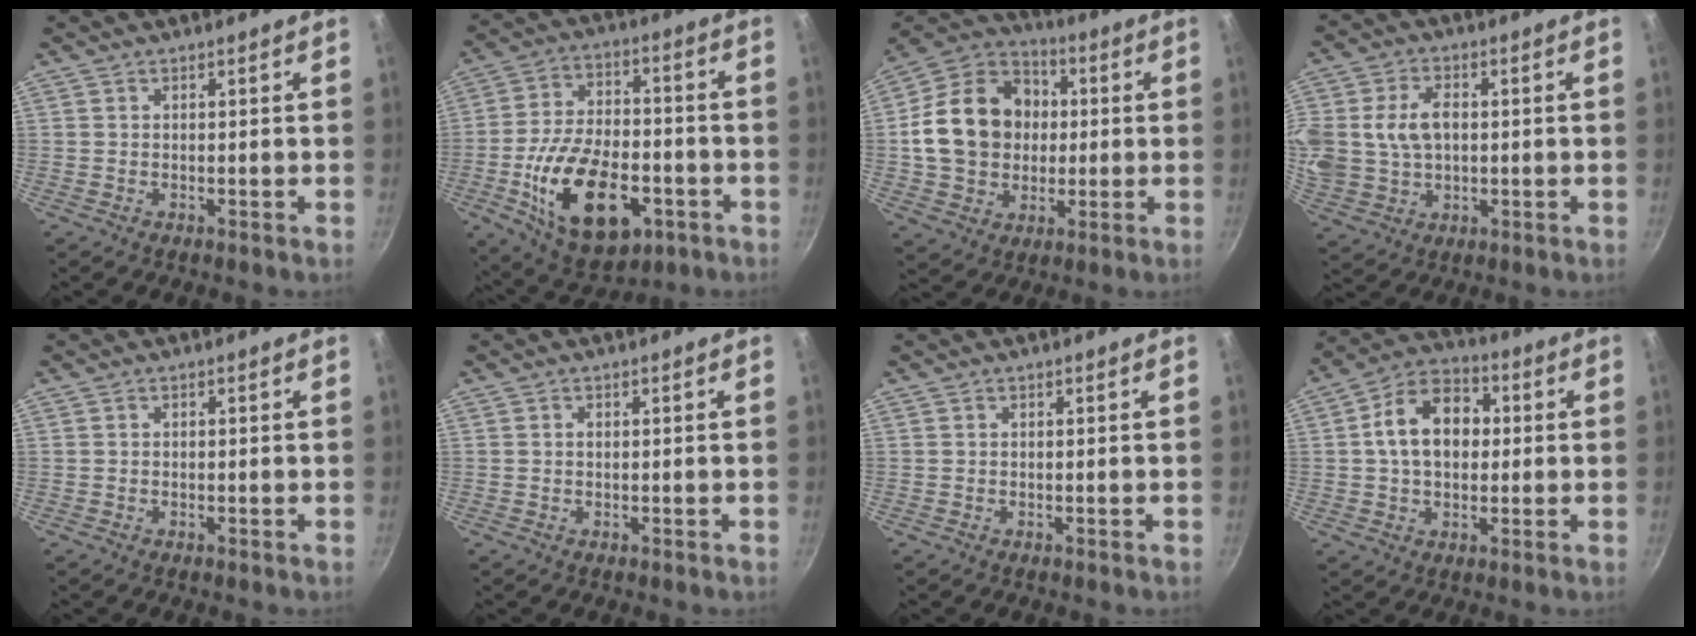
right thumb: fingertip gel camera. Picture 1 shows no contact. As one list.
[{"total": 21.0, "force": [-6.8, 11.9, 15.9], "torque": [-0.258, 0.027, -0.101]}, {"total": 19.2, "force": [1.0, 15.6, 11.1], "torque": [-0.163, 0.028, 0.014]}, {"total": 16.4, "force": [1.8, 12.3, 10.7], "torque": [-0.234, 0.029, 0.039]}, {"total": 0.0}, {"total": 0.7, "force": [0.1, 0.5, 0.5], "torque": [-0.007, 0.003, 0.001]}, {"total": 0.0}, {"total": 11.5, "force": [1.1, 8.1, 8.0], "torque": [-0.098, 0.027, 0.001]}]